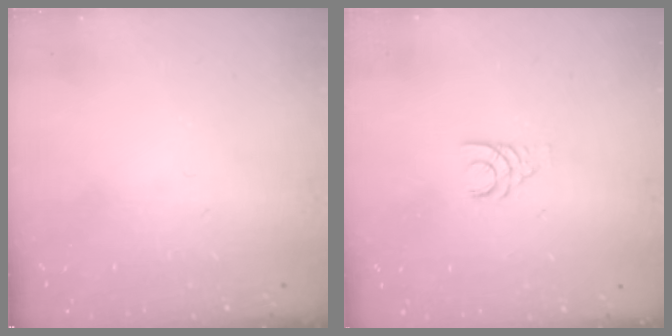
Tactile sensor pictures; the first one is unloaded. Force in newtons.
{"total": 3.3, "press": 3.3, "slide": 0.3}